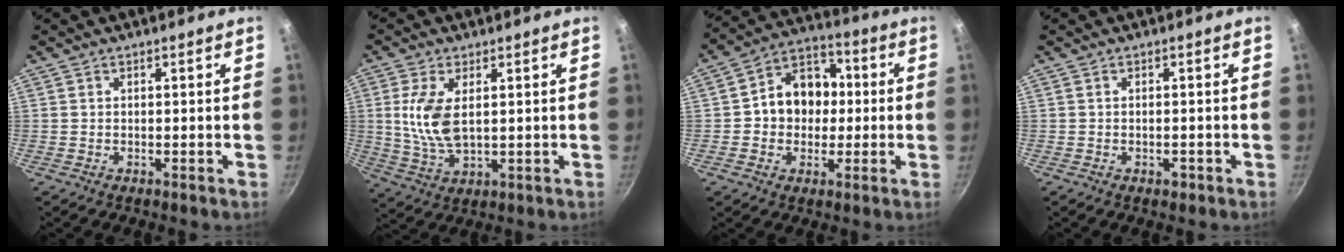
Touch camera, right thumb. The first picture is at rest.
{"total": 9.3, "force": [1.5, 4.6, 7.9], "torque": [-0.161, -0.009, 0.035]}
{"total": 12.2, "force": [0.2, 9.9, 7.1], "torque": [-0.065, 0.025, -0.015]}
{"total": 1.4, "force": [-0.7, 0.8, 0.9], "torque": [-0.014, 0.004, -0.008]}